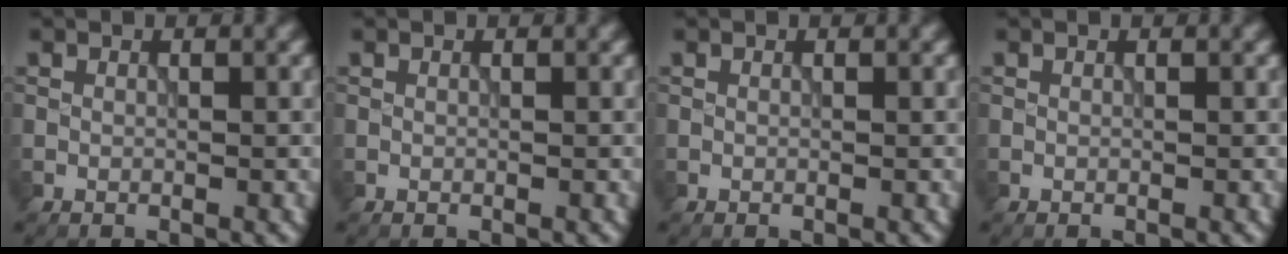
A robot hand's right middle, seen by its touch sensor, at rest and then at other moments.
{"total": 0.0}
{"total": 0.0}
{"total": 0.0}